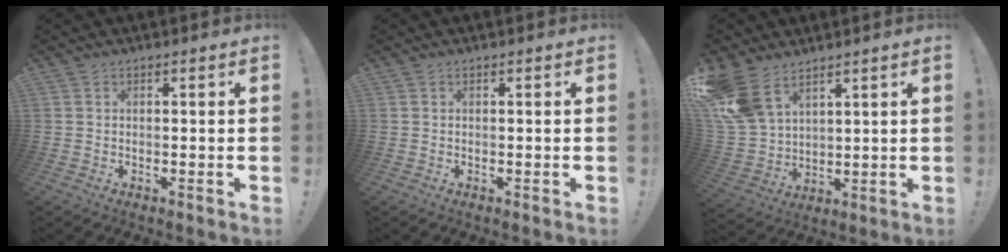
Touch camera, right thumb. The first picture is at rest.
{"total": 0.0}
{"total": 14.4, "force": [8.9, 8.6, 7.3], "torque": [-0.160, -0.045, 0.176]}